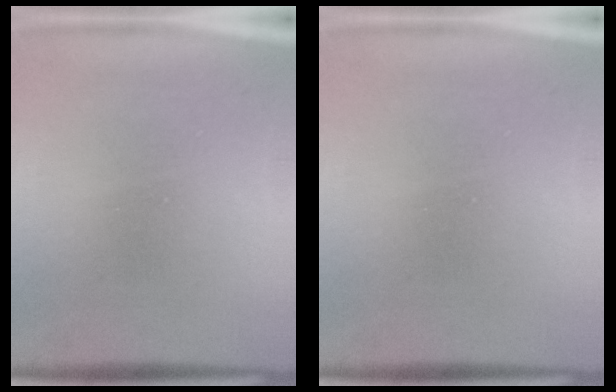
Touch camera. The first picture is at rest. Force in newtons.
{"total": 0.0}